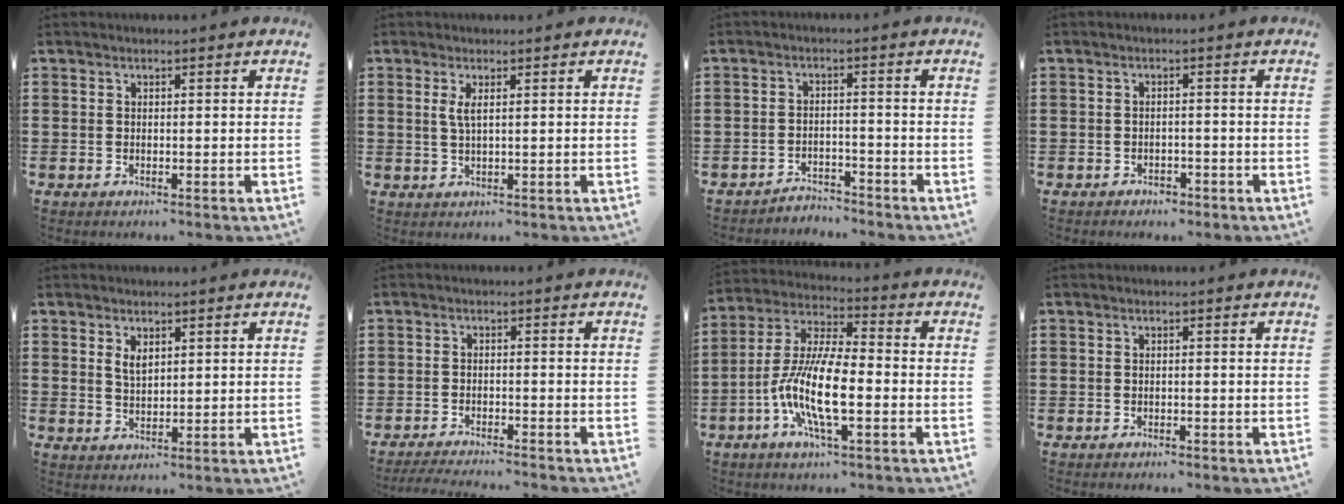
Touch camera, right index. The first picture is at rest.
{"total": 2.0, "force": [0.6, 0.3, 1.9], "torque": [-0.041, 0.001, 0.010]}
{"total": 2.9, "force": [-2.9, 0.4, -0.1], "torque": [-0.008, 0.002, -0.063]}
{"total": 1.5, "force": [-1.4, 0.6, 0.1], "torque": [-0.008, 0.002, -0.031]}
{"total": 2.4, "force": [1.4, 1.2, 1.5], "torque": [-0.024, 0.000, 0.023]}
{"total": 2.5, "force": [-2.4, -0.2, 0.3], "torque": [-0.006, -0.001, -0.051]}
{"total": 11.3, "force": [-3.6, 2.8, 10.3], "torque": [-0.231, -0.014, -0.074]}
{"total": 0.5, "force": [-0.5, 0.2, 0.1], "torque": [-0.003, 0.001, -0.011]}